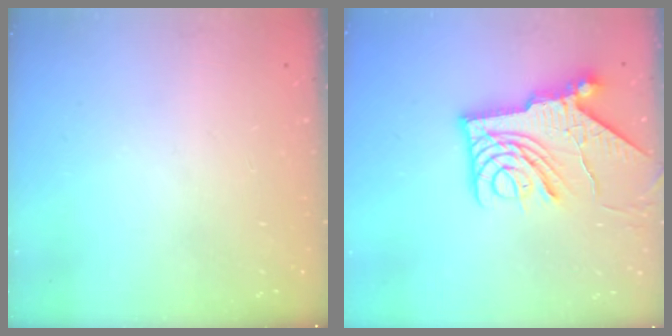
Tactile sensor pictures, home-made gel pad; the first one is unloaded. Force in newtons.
{"total": 13.7, "press": 13.6, "slide": 1.5}